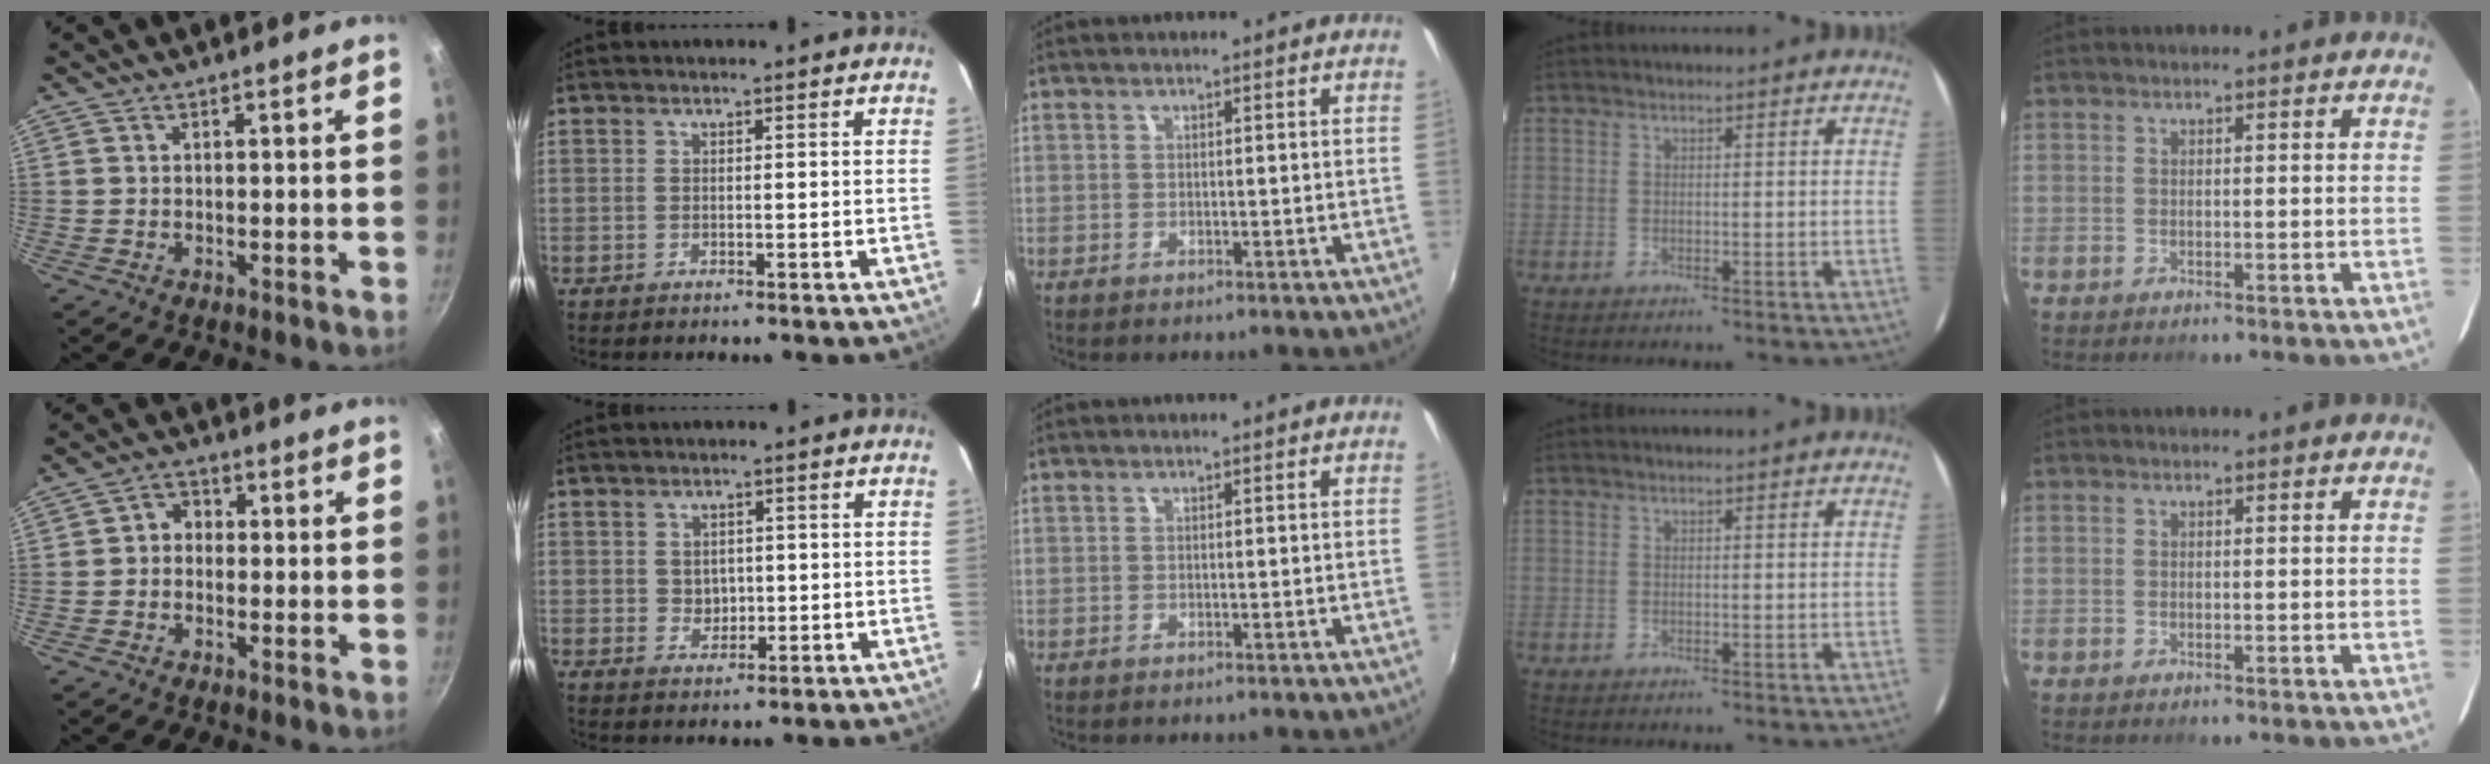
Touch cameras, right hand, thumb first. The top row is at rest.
{"thumb": {"total": 3.4, "force": [-0.4, 2.9, 1.7], "torque": [-0.011, 0.013, -0.019]}, "index": {"total": 3.1, "force": [0.2, 2.8, 1.3], "torque": [-0.019, 0.004, 0.008]}}